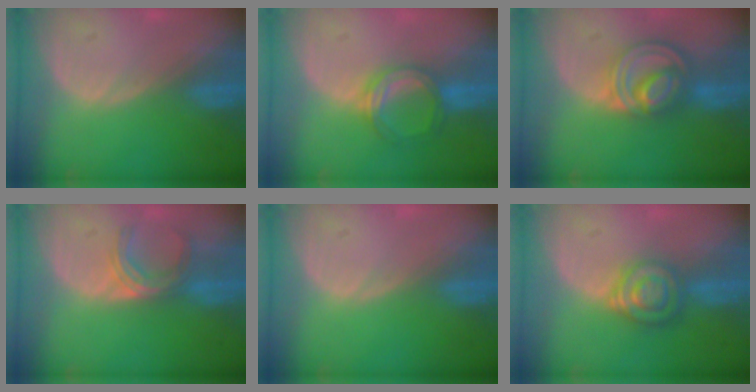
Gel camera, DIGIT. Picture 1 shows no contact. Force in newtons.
{"total": 5.2, "press": 5.0, "slide": 1.5}
{"total": 8.3, "press": 7.0, "slide": 4.5}
{"total": 5.1, "press": 4.5, "slide": 2.4}
{"total": 0.0}
{"total": 6.6, "press": 5.7, "slide": 3.3}